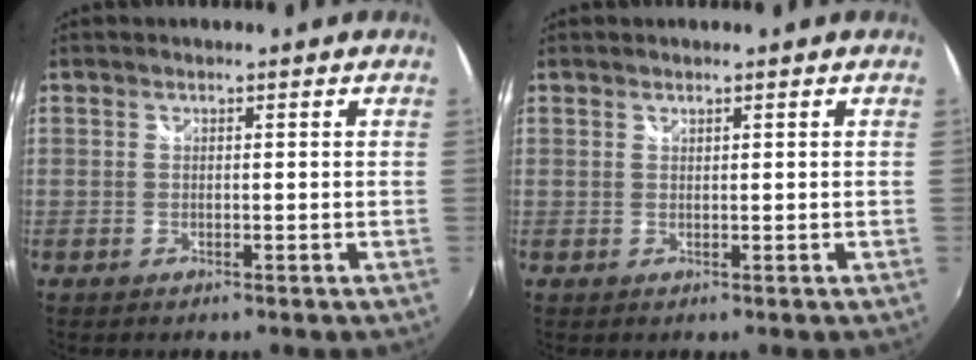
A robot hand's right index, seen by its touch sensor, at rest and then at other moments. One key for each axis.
{"total": 0.5, "fx": 0.5, "fy": -0.1, "fz": 0.0, "tx": 0.002, "ty": 0.000, "tz": 0.009}